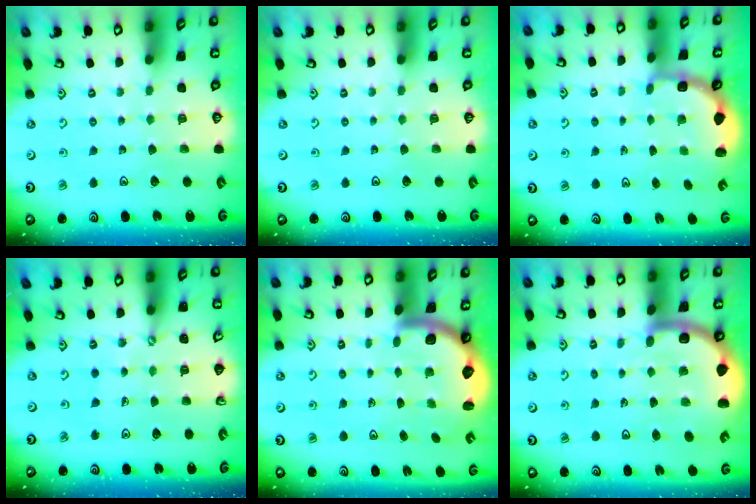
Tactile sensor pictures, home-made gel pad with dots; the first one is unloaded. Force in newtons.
{"total": 0.0}
{"total": 2.7, "press": 2.4, "slide": 1.4}
{"total": 0.6, "press": 0.6, "slide": 0.1}
{"total": 2.8, "press": 2.8, "slide": 0.5}
{"total": 7.8, "press": 7.6, "slide": 1.8}